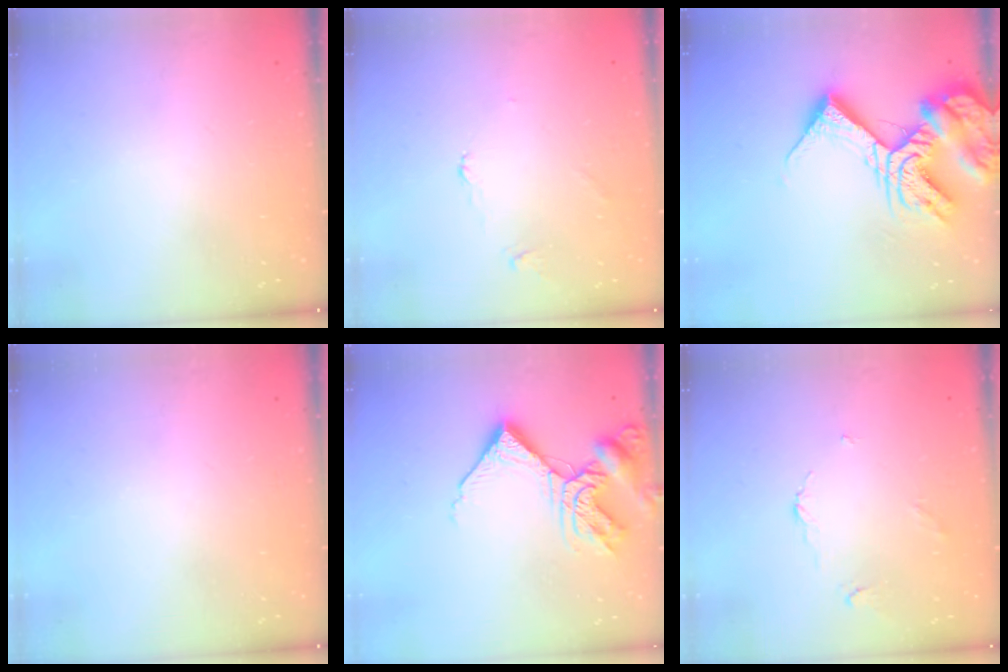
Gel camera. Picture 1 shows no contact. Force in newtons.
{"total": 1.9, "press": 1.8, "slide": 0.3}
{"total": 18.1, "press": 18.0, "slide": 2.0}
{"total": 0.0}
{"total": 11.7, "press": 11.6, "slide": 1.4}
{"total": 2.6, "press": 2.5, "slide": 0.4}